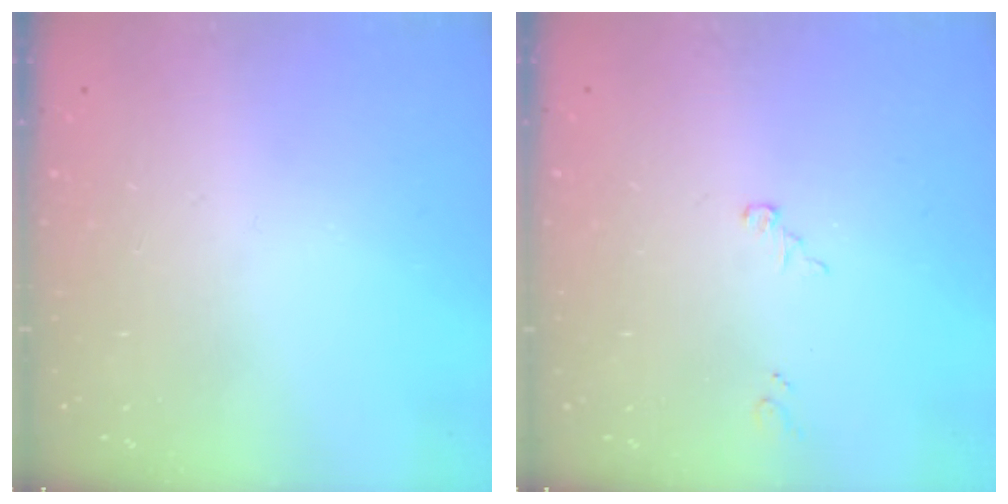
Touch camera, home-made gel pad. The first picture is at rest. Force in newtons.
{"total": 4.1, "press": 3.3, "slide": 2.4}